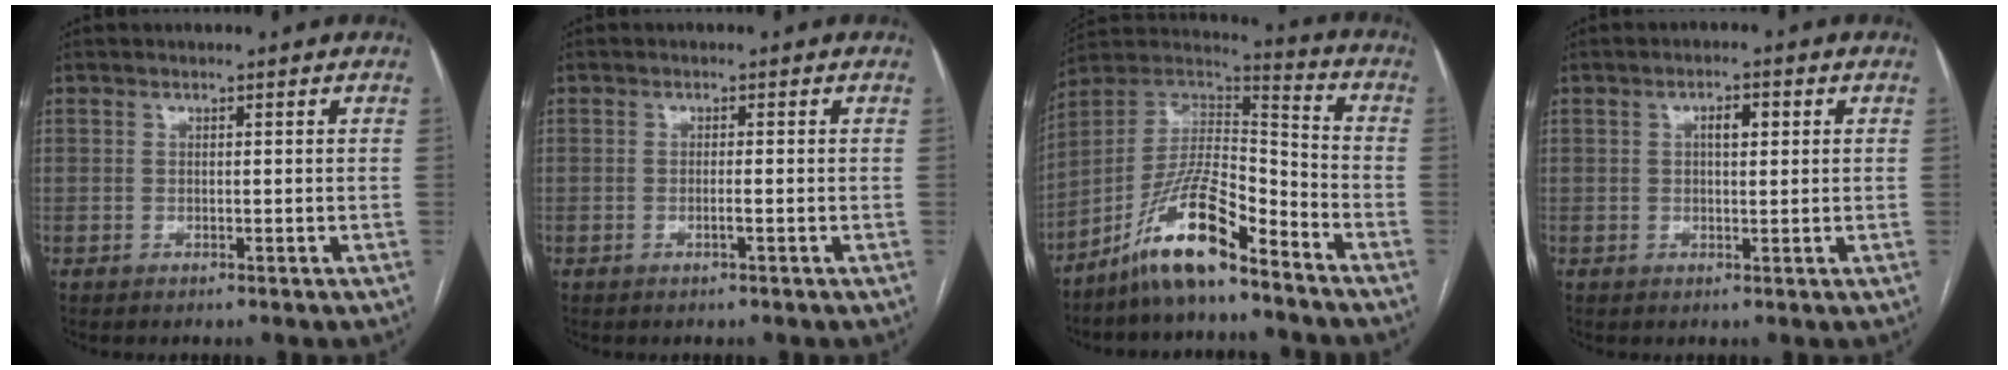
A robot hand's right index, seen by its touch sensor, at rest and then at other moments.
{"total": 0.9, "force": [-0.4, -0.1, 0.9], "torque": [-0.017, 0.002, -0.005]}
{"total": 14.0, "force": [-10.0, 2.7, 9.5], "torque": [-0.176, 0.019, -0.180]}
{"total": 2.8, "force": [0.8, 1.0, 2.5], "torque": [-0.044, 0.007, 0.011]}